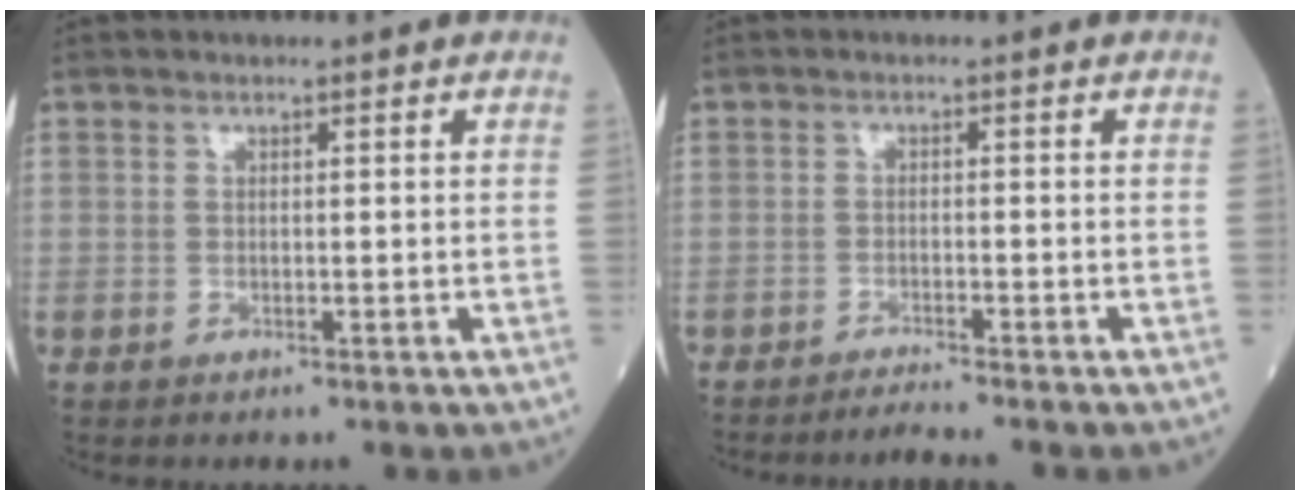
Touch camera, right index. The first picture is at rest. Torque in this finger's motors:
{"motor_torque": [0.05, -0.33, 0.10, -0.01]}